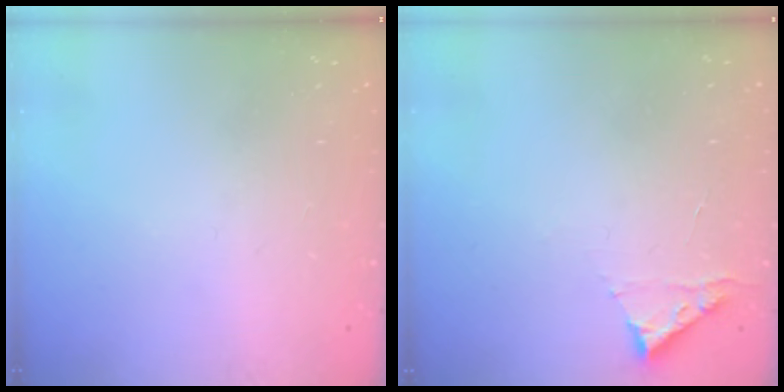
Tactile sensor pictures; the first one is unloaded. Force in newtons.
{"total": 2.8, "press": 2.8, "slide": 0.3}